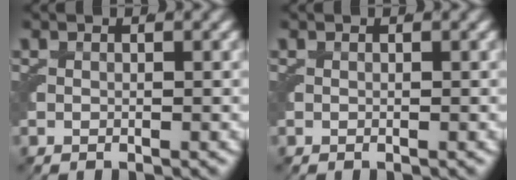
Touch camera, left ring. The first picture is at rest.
{"total": 0.0}